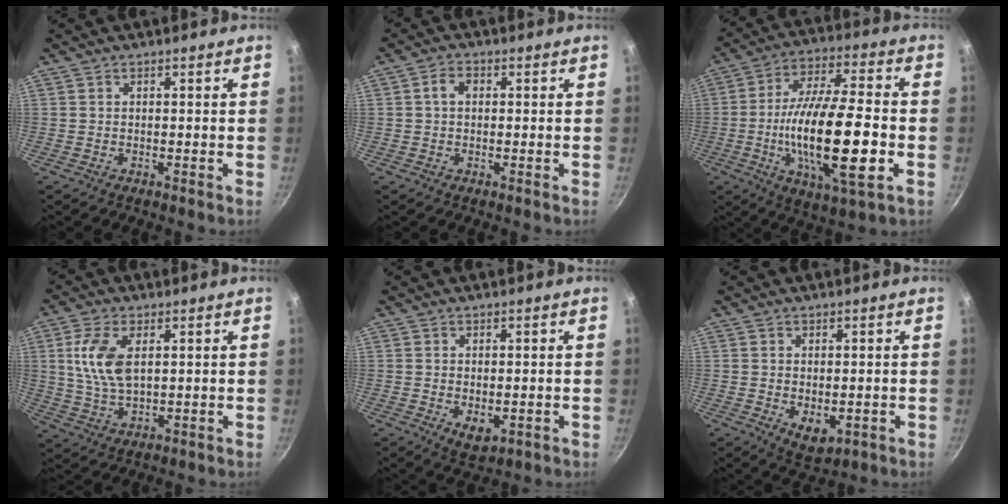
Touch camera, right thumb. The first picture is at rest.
{"total": 2.1, "force": [0.4, 1.4, 1.4], "torque": [-0.020, 0.005, 0.005]}
{"total": 21.8, "force": [-4.1, 6.6, 20.4], "torque": [-0.360, 0.015, -0.077]}
{"total": 9.6, "force": [2.4, 5.1, 7.8], "torque": [-0.154, -0.007, 0.049]}
{"total": 4.3, "force": [-0.6, 2.6, 3.4], "torque": [-0.051, -0.014, -0.002]}
{"total": 5.2, "force": [-0.6, 3.3, 4.0], "torque": [-0.056, -0.013, 0.001]}